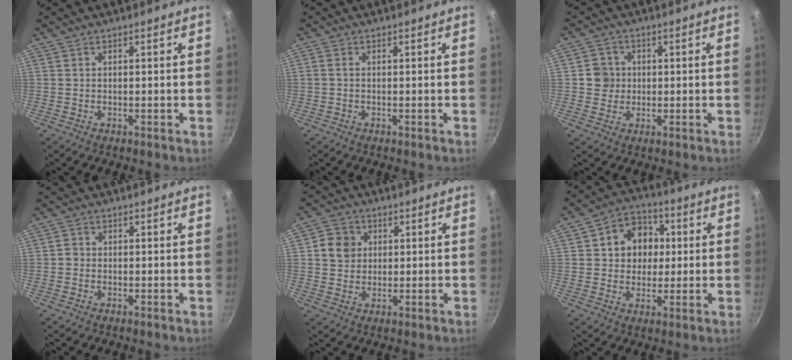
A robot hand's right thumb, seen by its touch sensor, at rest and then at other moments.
{"total": 0.8, "force": [-0.1, 0.4, 0.6], "torque": [-0.015, 0.003, -0.003]}
{"total": 4.5, "force": [0.3, 4.3, 1.1], "torque": [0.012, 0.007, -0.001]}
{"total": 1.1, "force": [-0.4, 1.0, 0.3], "torque": [-0.001, 0.003, -0.012]}
{"total": 5.8, "force": [1.4, 5.2, 2.0], "torque": [-0.006, 0.004, 0.019]}
{"total": 10.8, "force": [1.9, 9.3, 5.3], "torque": [-0.041, 0.009, 0.021]}